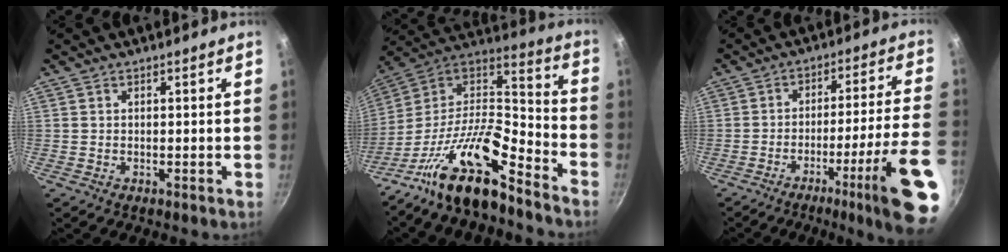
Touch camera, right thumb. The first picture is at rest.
{"total": 19.7, "force": [-12.8, 7.1, 13.2], "torque": [-0.222, 0.091, -0.248]}
{"total": 18.3, "force": [-9.1, 0.9, 15.9], "torque": [-0.207, 0.038, -0.127]}